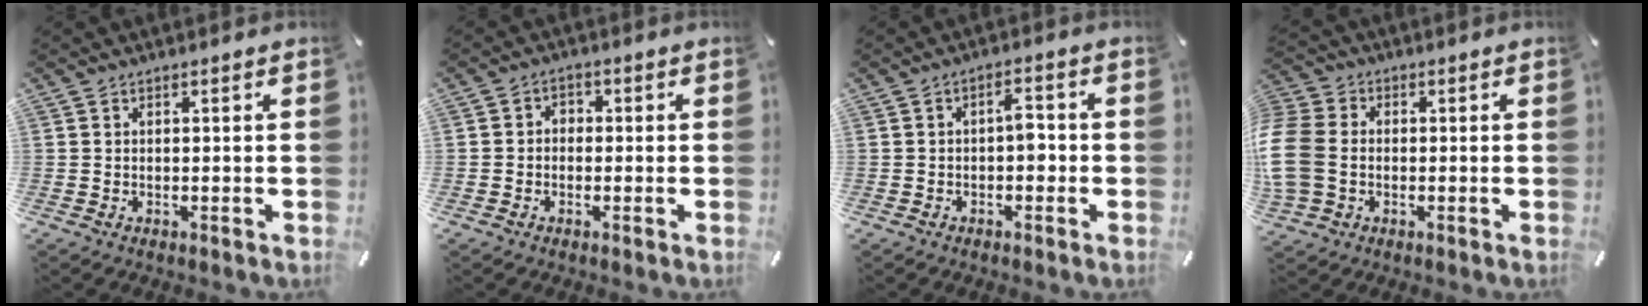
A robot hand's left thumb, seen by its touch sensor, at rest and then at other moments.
{"total": 2.5, "force": [-1.3, 1.9, 0.8], "torque": [-0.015, 0.012, -0.027]}
{"total": 3.7, "force": [-0.8, 2.1, 3.0], "torque": [-0.049, 0.009, -0.018]}
{"total": 10.5, "force": [-1.0, 8.6, 5.9], "torque": [-0.147, 0.017, -0.014]}